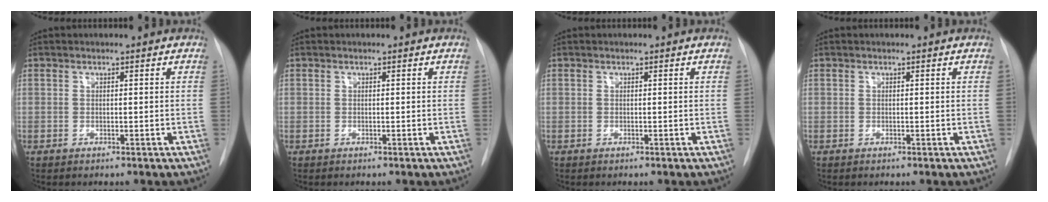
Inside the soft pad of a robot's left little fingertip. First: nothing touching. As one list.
[{"total": 0.0}, {"total": 0.0}, {"total": 0.0}]